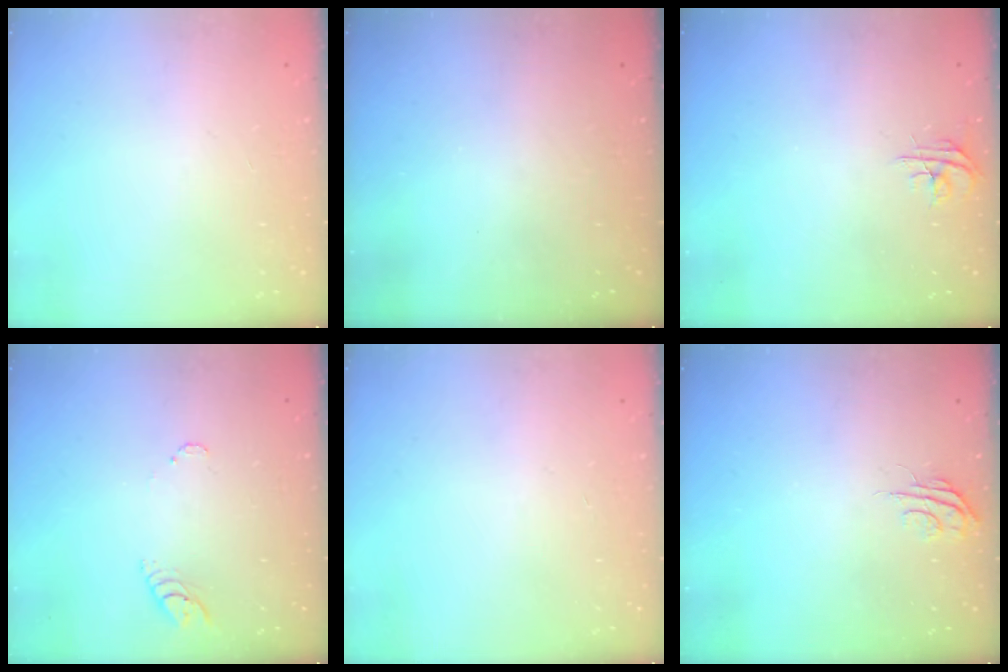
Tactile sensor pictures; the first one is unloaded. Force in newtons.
{"total": 0.0}
{"total": 4.7, "press": 4.7, "slide": 0.3}
{"total": 3.2, "press": 3.2, "slide": 0.4}
{"total": 0.0}
{"total": 4.5, "press": 4.5, "slide": 0.5}